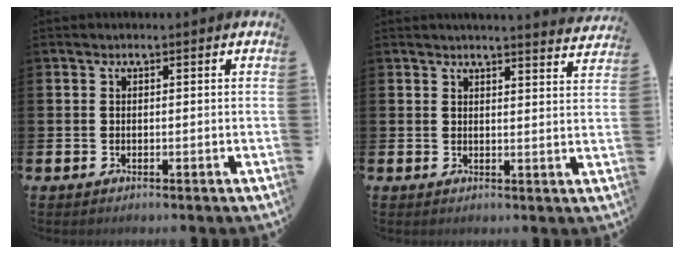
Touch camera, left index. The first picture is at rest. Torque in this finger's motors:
{"motor_torque": [0.98, -1.16, 0.32, 0.05]}